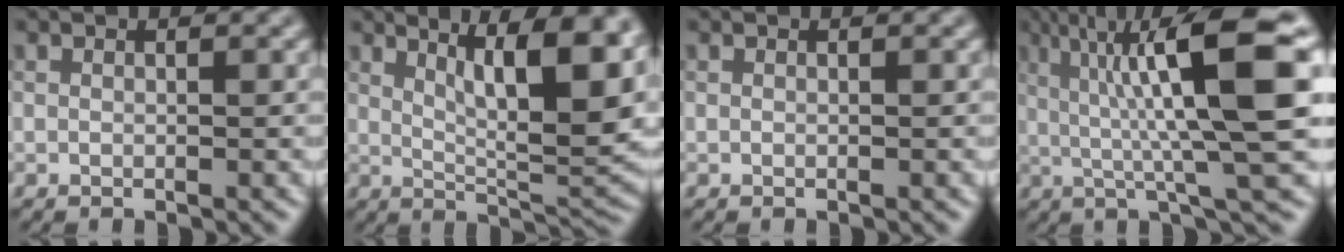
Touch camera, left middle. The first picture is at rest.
{"total": 11.1, "force": [3.9, 3.0, 10.0], "torque": [-0.131, 0.001, 0.076]}
{"total": 0.0}
{"total": 11.9, "force": [2.0, 1.7, 11.6], "torque": [-0.191, 0.018, 0.048]}